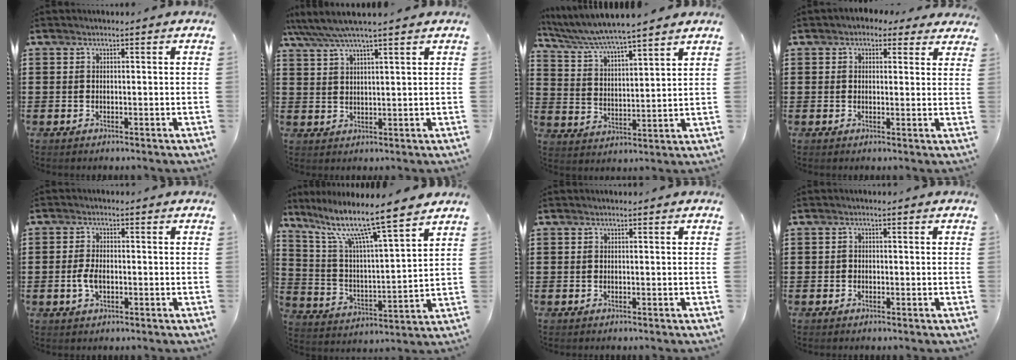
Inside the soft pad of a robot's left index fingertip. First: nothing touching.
{"total": 4.9, "force": [3.9, 0.3, 2.9], "torque": [-0.068, -0.008, 0.069]}
{"total": 5.3, "force": [5.0, -0.4, 1.8], "torque": [-0.058, -0.033, 0.082]}
{"total": 2.0, "force": [1.4, 1.4, 0.5], "torque": [-0.009, 0.007, 0.022]}
{"total": 3.4, "force": [-0.6, 1.8, 2.8], "torque": [-0.075, -0.005, -0.016]}
{"total": 11.2, "force": [9.0, 0.4, 6.8], "torque": [-0.157, -0.059, 0.145]}
{"total": 0.0}
{"total": 0.8, "force": [-0.4, 0.7, 0.2], "torque": [-0.006, 0.002, -0.009]}